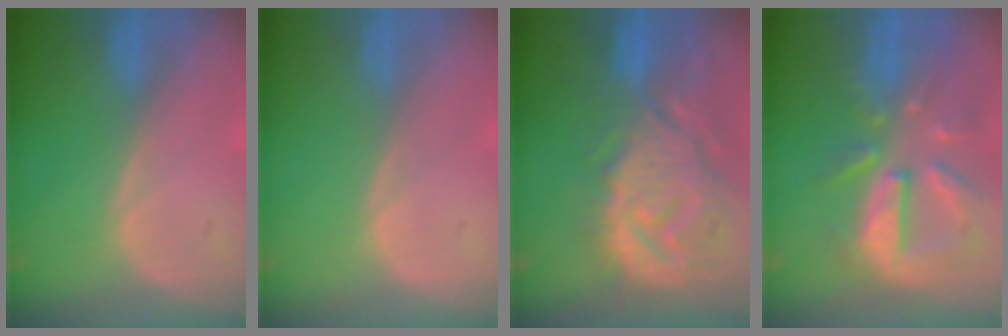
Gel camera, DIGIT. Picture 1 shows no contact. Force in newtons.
{"total": 0.0}
{"total": 13.6, "press": 11.8, "slide": 6.7}
{"total": 10.8, "press": 9.5, "slide": 5.2}